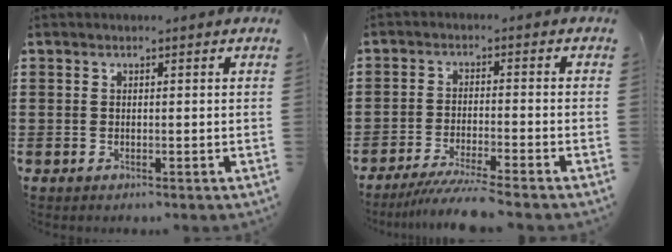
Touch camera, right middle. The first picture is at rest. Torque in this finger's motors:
{"motor_torque": [0.96, -0.11, 0.37, 0.05]}